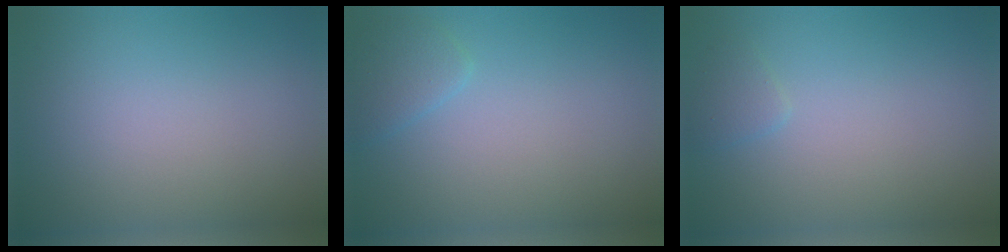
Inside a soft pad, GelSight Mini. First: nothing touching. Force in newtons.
{"total": 1.6, "press": 1.6, "slide": 0.1}
{"total": 1.0, "press": 0.9, "slide": 0.1}